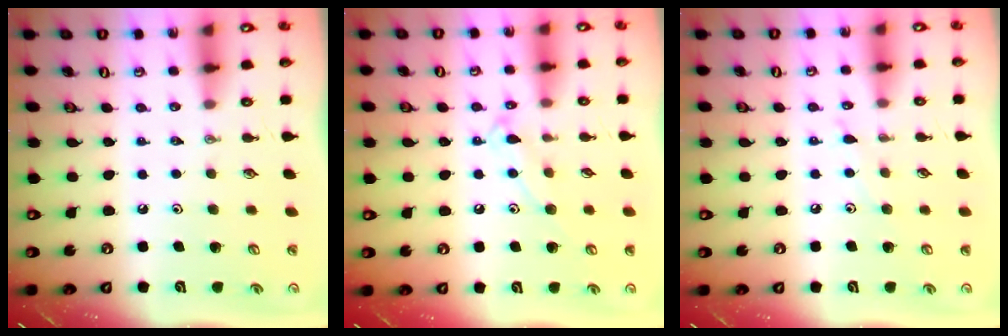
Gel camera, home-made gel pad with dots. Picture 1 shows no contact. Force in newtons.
{"total": 9.1, "press": 9.1, "slide": 0.7}
{"total": 4.8, "press": 4.7, "slide": 0.3}